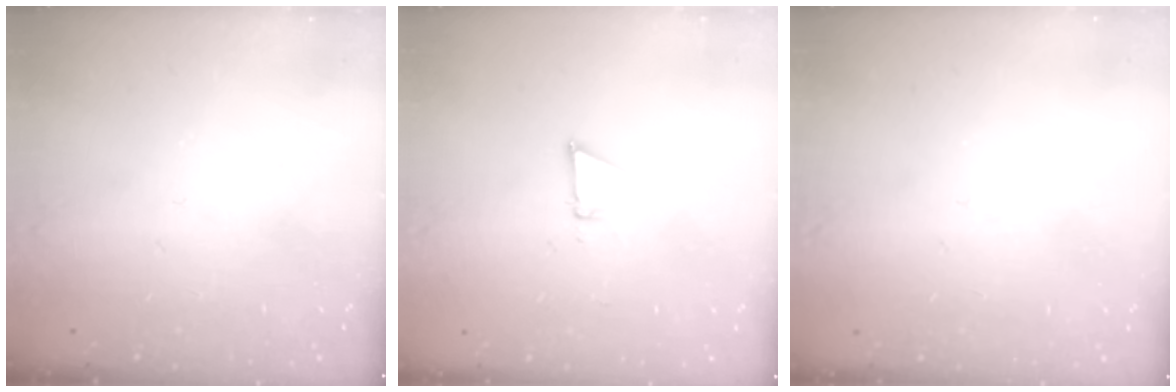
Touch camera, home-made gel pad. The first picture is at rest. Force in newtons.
{"total": 3.0, "press": 2.9, "slide": 0.8}
{"total": 2.7, "press": 2.7, "slide": 0.3}